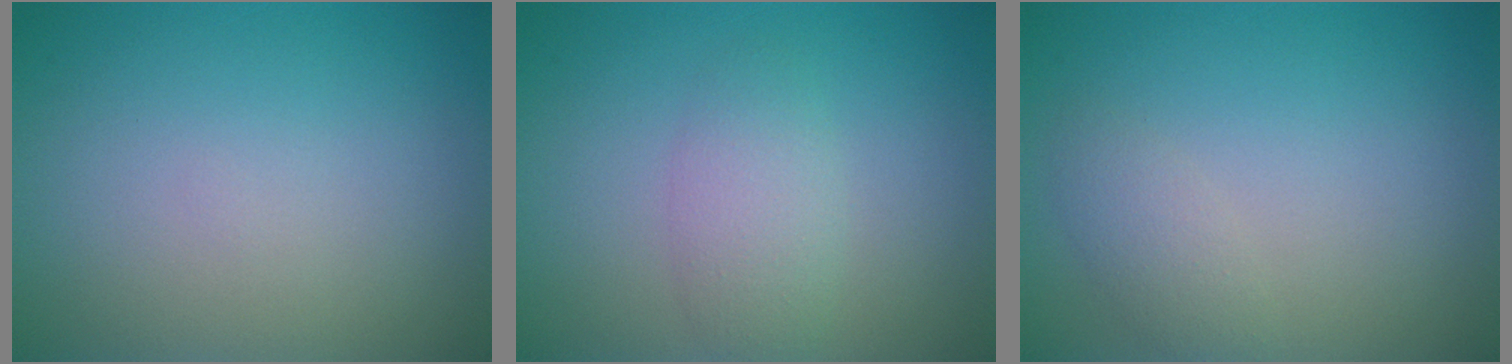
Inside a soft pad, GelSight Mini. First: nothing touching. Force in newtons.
{"total": 2.4, "press": 2.4, "slide": 0.1}
{"total": 1.5, "press": 1.5, "slide": 0.1}